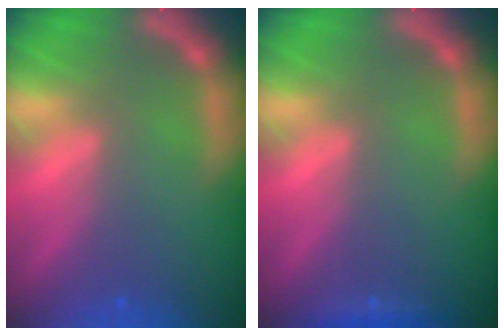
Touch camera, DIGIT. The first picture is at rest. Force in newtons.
{"total": 0.9}